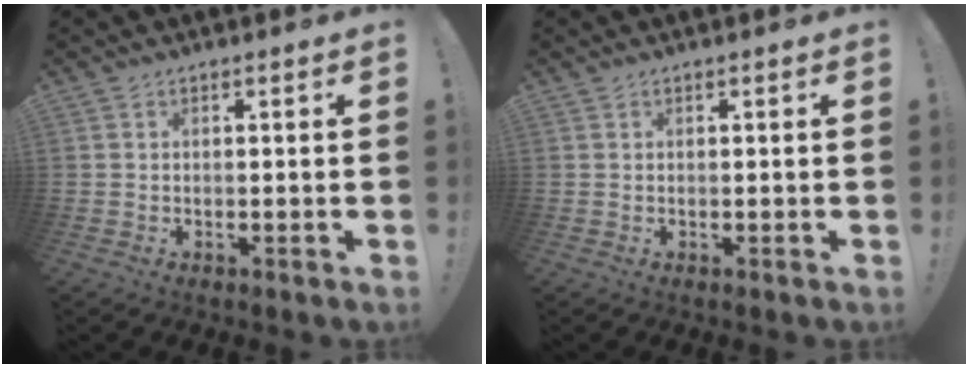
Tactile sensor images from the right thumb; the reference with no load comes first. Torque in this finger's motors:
{"motor_torque": [-0.13, 0.03, -0.09, 0.25, 0.00]}